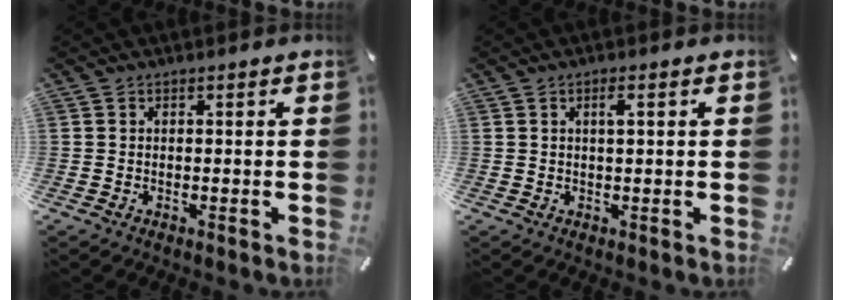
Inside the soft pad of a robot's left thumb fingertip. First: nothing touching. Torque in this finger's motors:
{"motor_torque": [0.07, -0.21, 0.09, 0.07, 0.03]}